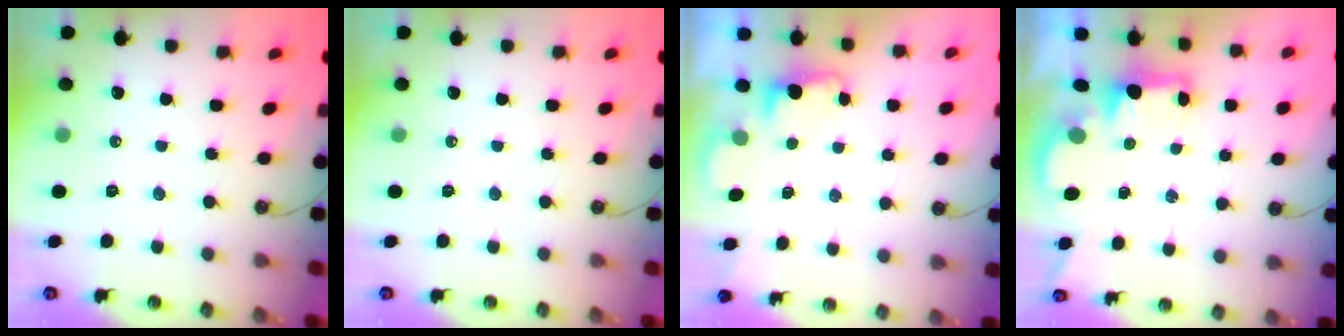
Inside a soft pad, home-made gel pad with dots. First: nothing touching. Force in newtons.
{"total": 0.0}
{"total": 1.3, "press": 1.0, "slide": 0.9}
{"total": 2.1, "press": 1.9, "slide": 0.8}